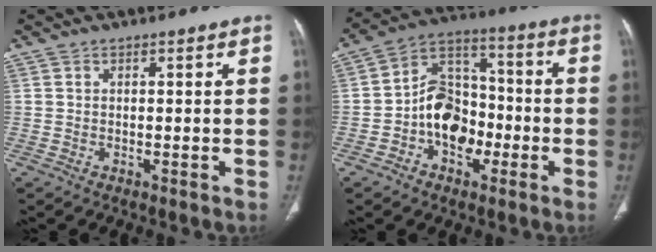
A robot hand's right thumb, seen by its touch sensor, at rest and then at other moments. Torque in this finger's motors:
{"motor_torque": [2.83, 2.17, 1.26, -1.05, 0.12]}